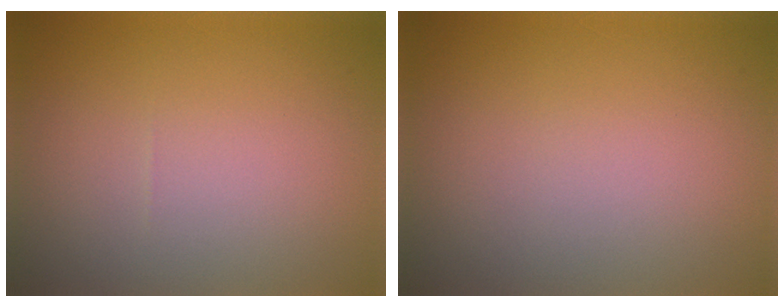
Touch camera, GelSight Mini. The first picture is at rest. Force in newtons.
{"total": 0.0}